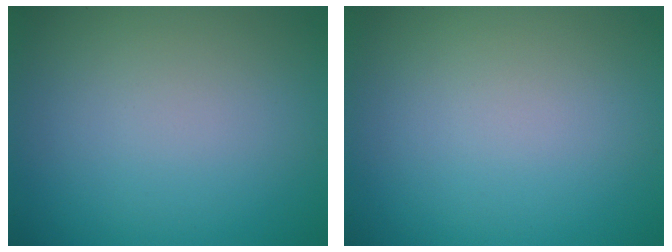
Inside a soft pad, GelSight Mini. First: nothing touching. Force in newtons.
{"total": 0.0}